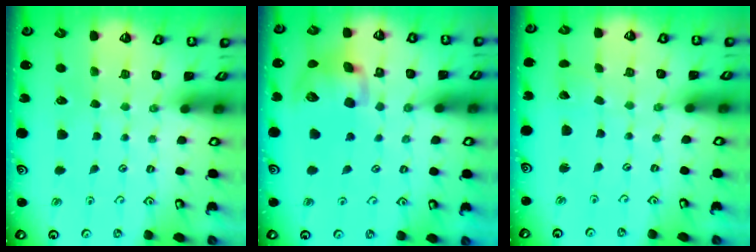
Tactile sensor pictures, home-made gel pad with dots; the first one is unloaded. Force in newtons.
{"total": 12.3, "press": 12.2, "slide": 1.7}
{"total": 1.1, "press": 1.1, "slide": 0.1}